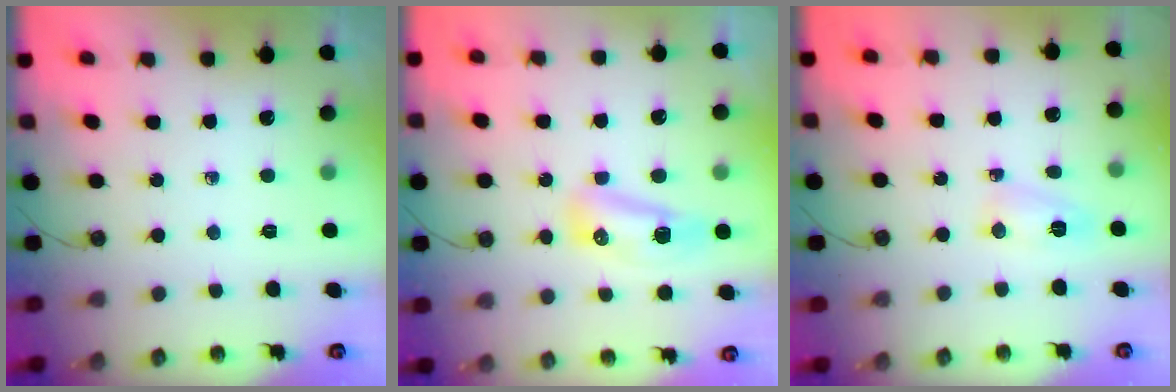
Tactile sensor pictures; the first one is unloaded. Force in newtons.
{"total": 8.8, "press": 8.5, "slide": 2.2}
{"total": 3.5, "press": 3.4, "slide": 1.0}